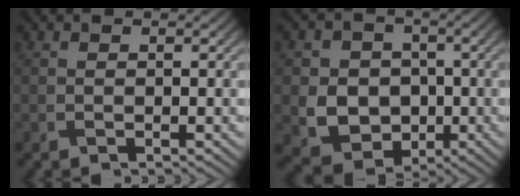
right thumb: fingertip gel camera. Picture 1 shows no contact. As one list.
[{"total": 8.2, "force": [-1.0, 7.1, 4.0], "torque": [-0.090, -0.018, -0.030]}]